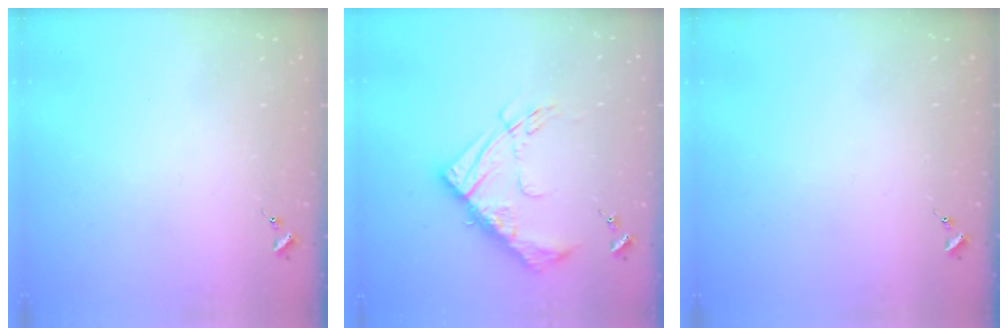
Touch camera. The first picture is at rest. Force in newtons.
{"total": 17.2, "press": 17.1, "slide": 1.6}
{"total": 0.0}